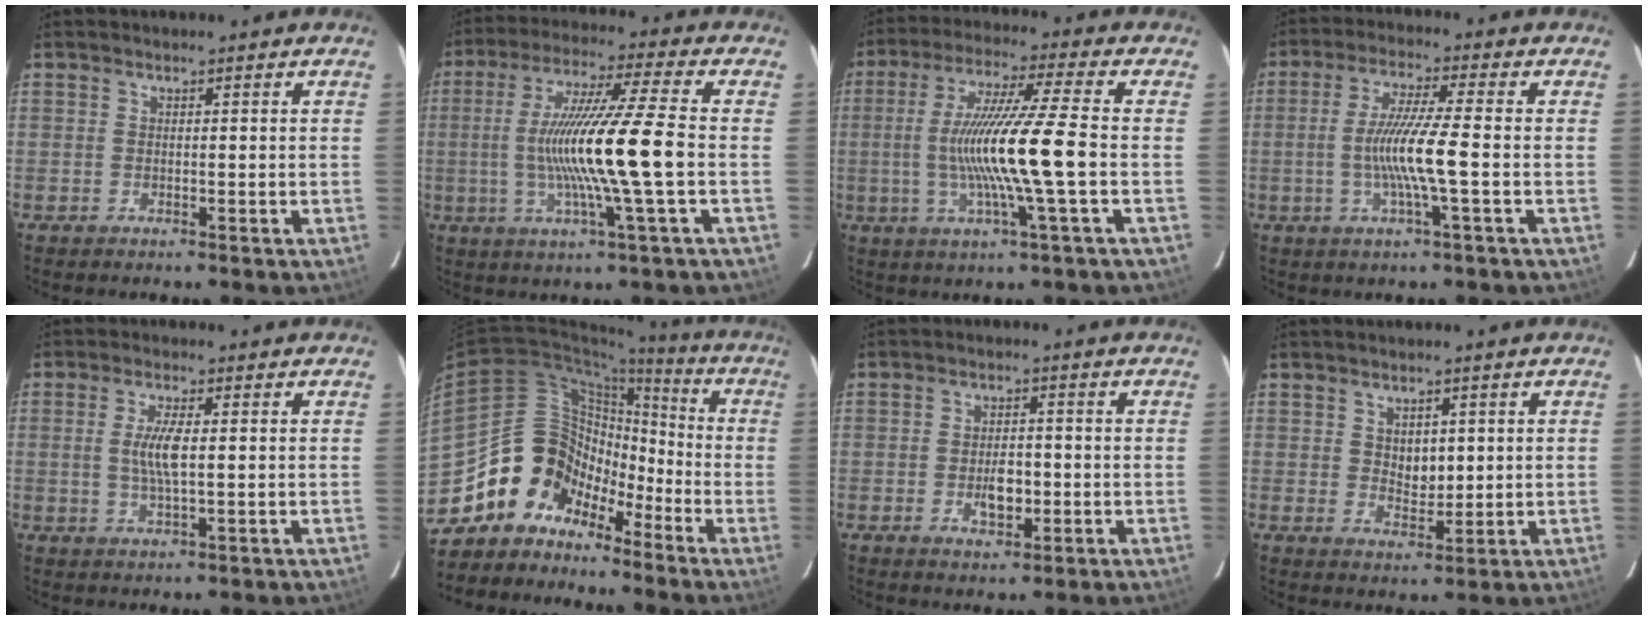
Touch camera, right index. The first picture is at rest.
{"total": 15.6, "force": [-2.1, -1.2, 15.5], "torque": [-0.280, -0.009, -0.035]}
{"total": 14.5, "force": [-2.1, -1.1, 14.2], "torque": [-0.261, -0.008, -0.037]}
{"total": 9.2, "force": [-1.9, -0.5, 9.0], "torque": [-0.174, -0.006, -0.036]}
{"total": 5.0, "force": [0.3, 1.0, 4.9], "torque": [-0.094, -0.001, 0.005]}
{"total": 12.4, "force": [-8.0, 9.0, 2.6], "torque": [-0.052, 0.043, -0.155]}
{"total": 4.8, "force": [-1.2, 2.8, 3.7], "torque": [-0.066, -0.001, -0.014]}
{"total": 4.4, "force": [1.0, 3.1, 2.9], "torque": [-0.041, 0.000, 0.021]}